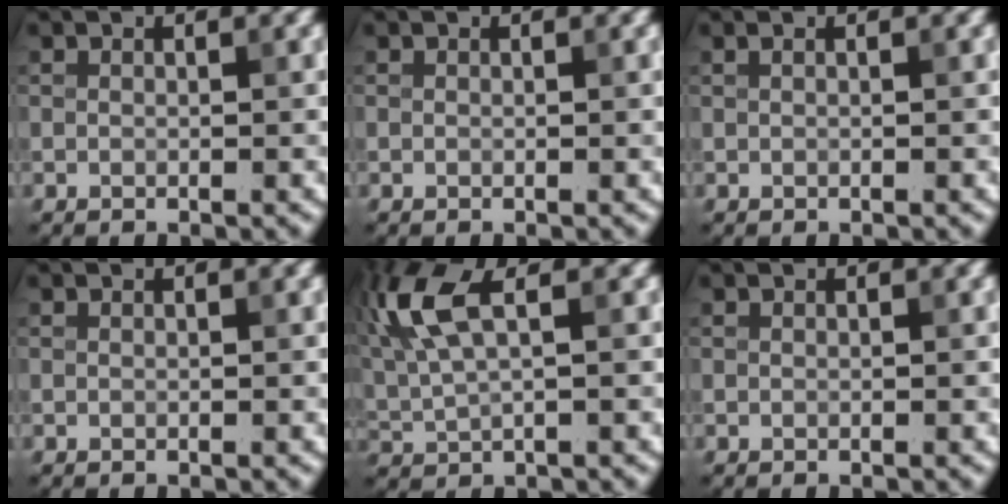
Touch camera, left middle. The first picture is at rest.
{"total": 0.0}
{"total": 0.5, "force": [0.2, 0.2, 0.4], "torque": [-0.012, 0.003, 0.000]}
{"total": 0.0}
{"total": 6.7, "force": [2.5, 2.5, 5.8], "torque": [-0.145, 0.014, 0.049]}
{"total": 0.0}